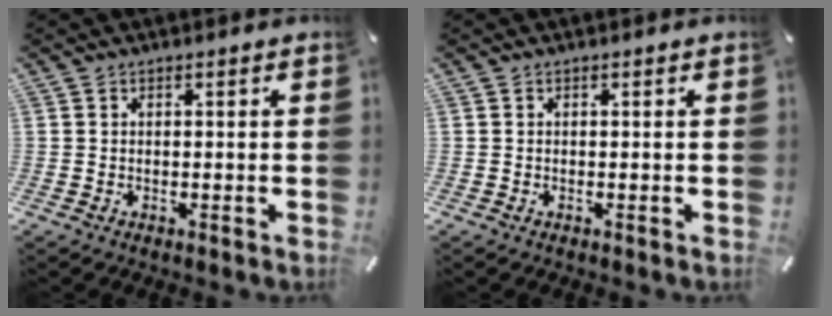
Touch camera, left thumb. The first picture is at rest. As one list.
[{"total": 0.0}]